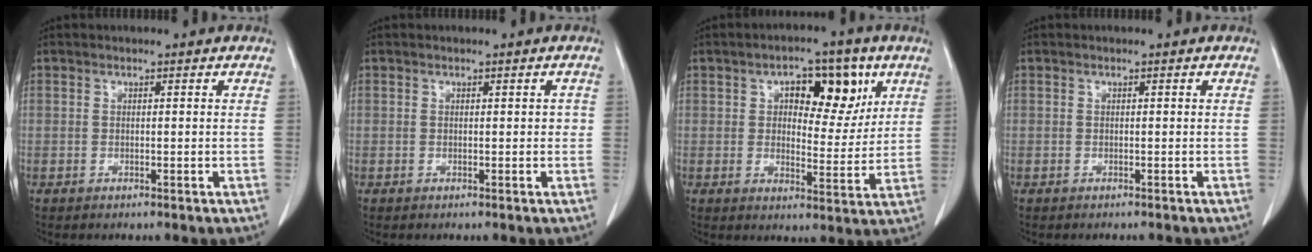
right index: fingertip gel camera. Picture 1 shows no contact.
{"total": 1.0, "force": [0.0, 0.7, 0.7], "torque": [-0.006, 0.011, 0.003]}
{"total": 9.7, "force": [4.1, 4.6, 7.5], "torque": [-0.097, 0.016, 0.060]}
{"total": 1.1, "force": [-1.1, 0.3, 0.2], "torque": [-0.005, -0.001, -0.016]}